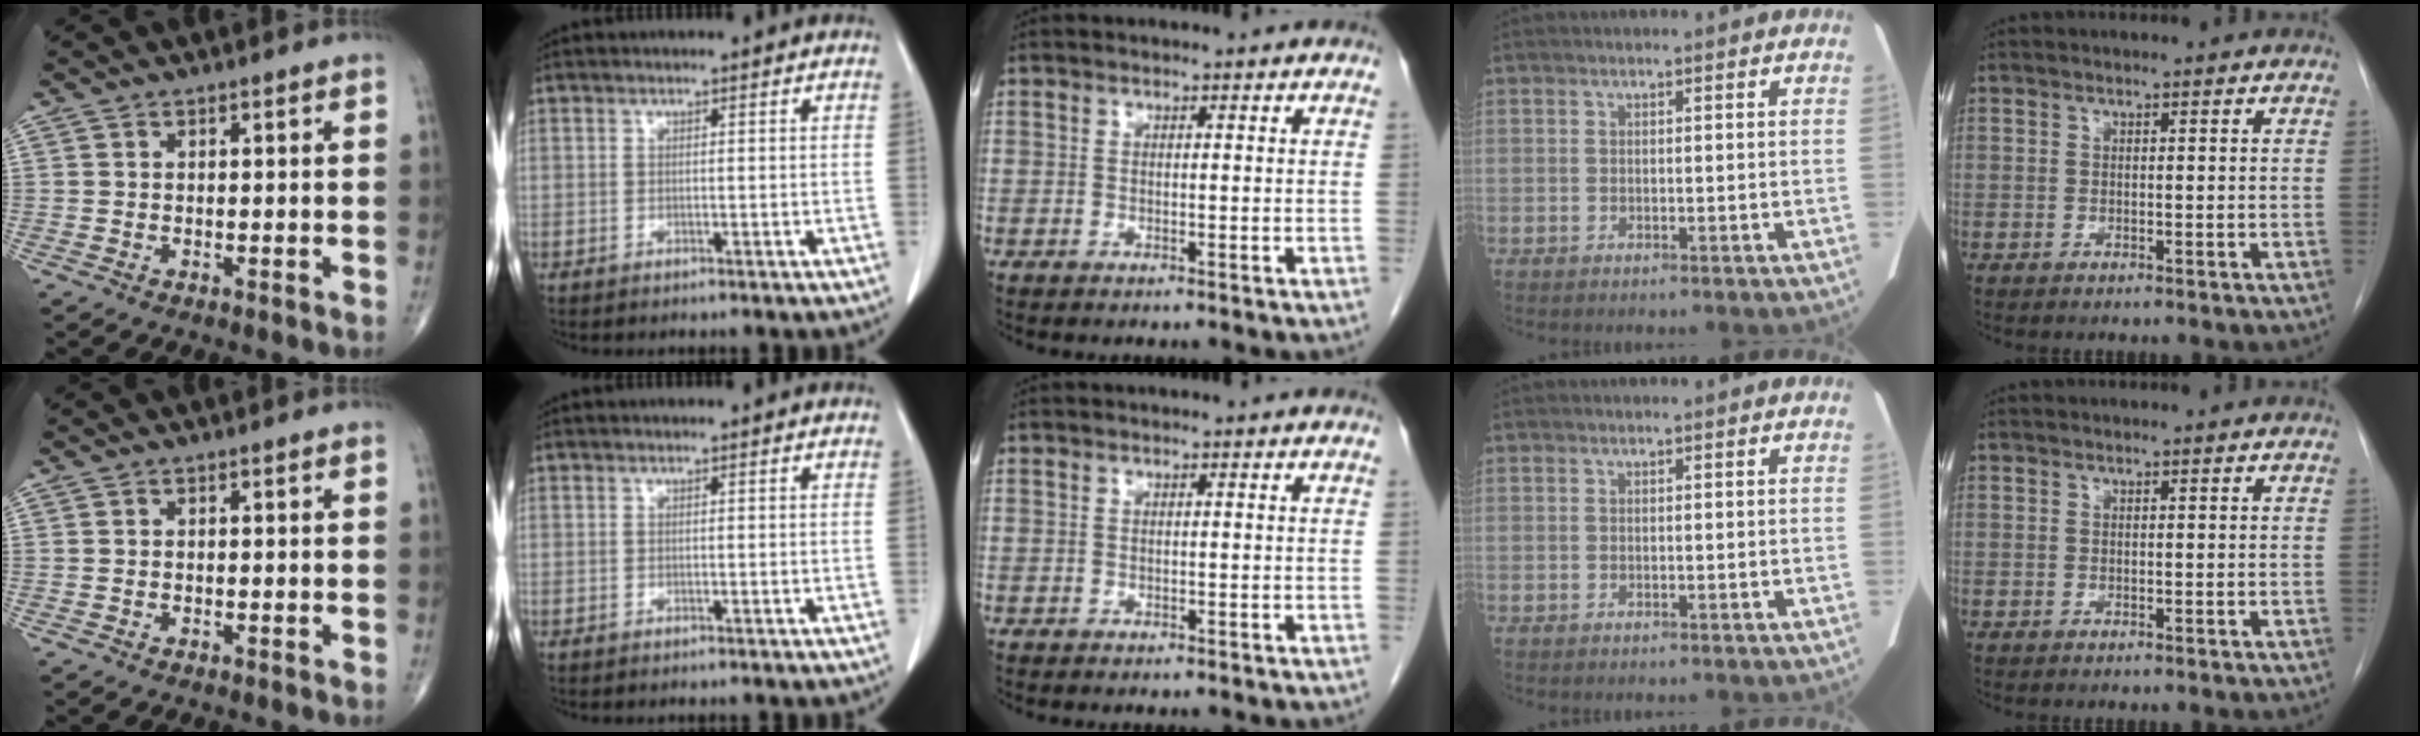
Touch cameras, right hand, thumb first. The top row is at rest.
{}